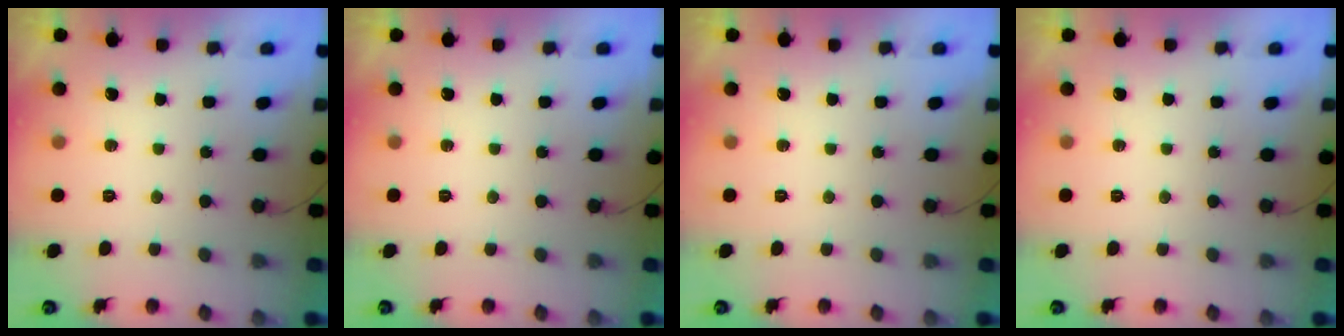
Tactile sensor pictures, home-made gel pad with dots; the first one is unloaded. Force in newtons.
{"total": 0.0}
{"total": 0.0}
{"total": 0.0}